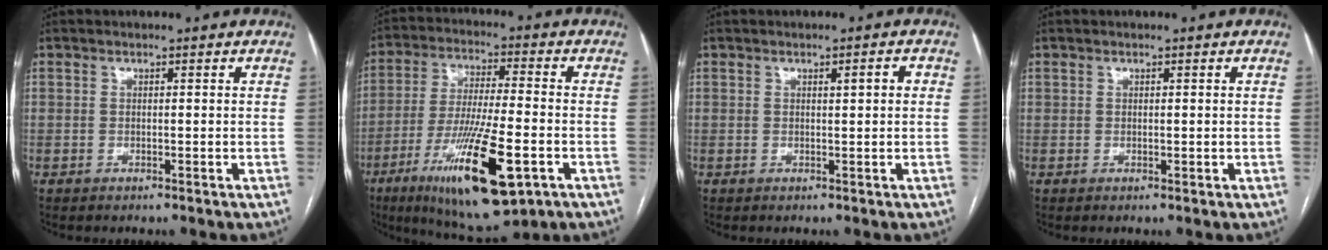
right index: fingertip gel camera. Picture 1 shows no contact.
{"total": 18.1, "force": [-7.7, 3.1, 16.0], "torque": [-0.301, -0.034, -0.122]}
{"total": 1.8, "force": [0.4, 0.2, 1.7], "torque": [-0.025, 0.004, 0.006]}
{"total": 0.6, "force": [0.2, 0.3, 0.5], "torque": [-0.010, -0.001, 0.007]}